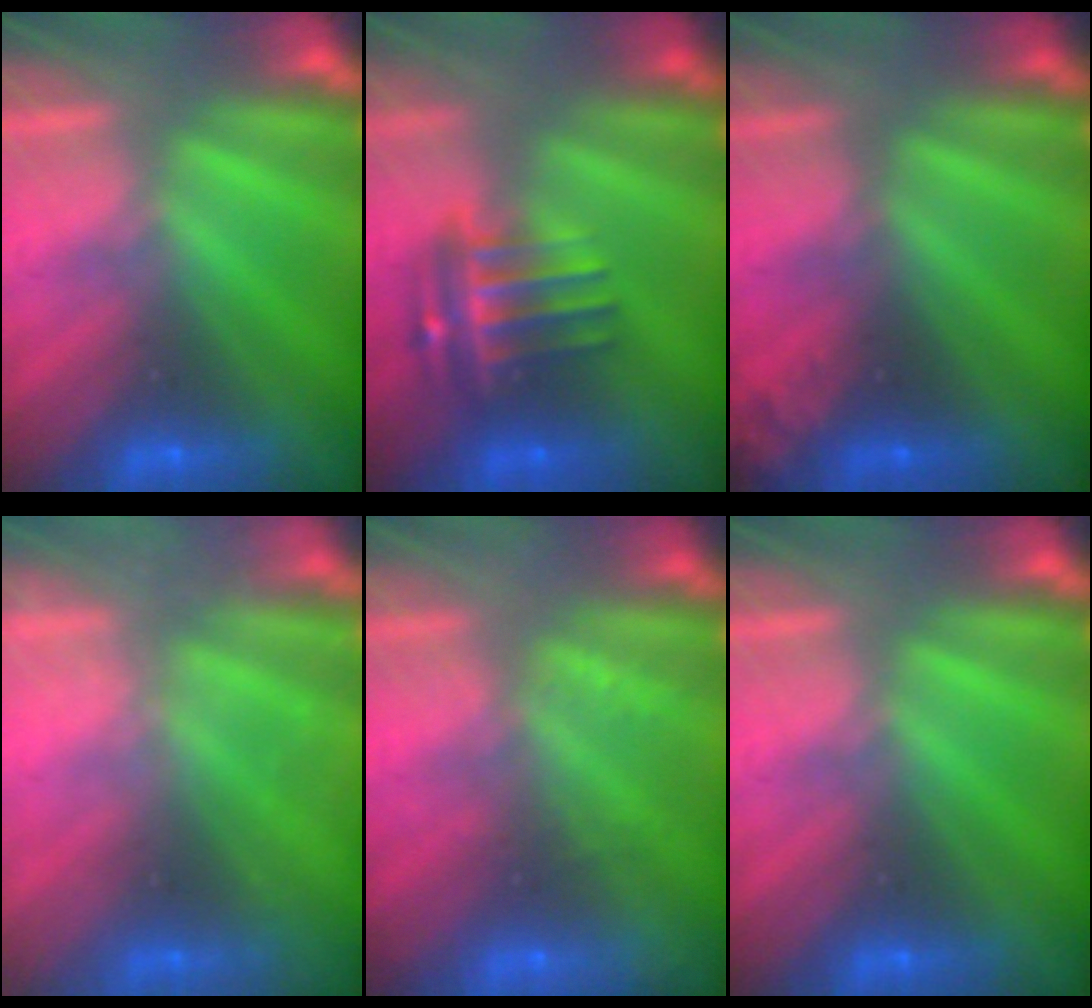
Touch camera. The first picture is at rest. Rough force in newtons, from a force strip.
{"total": 6.7}
{"total": 2.3}
{"total": 2.2}
{"total": 2.1}
{"total": 0.0}